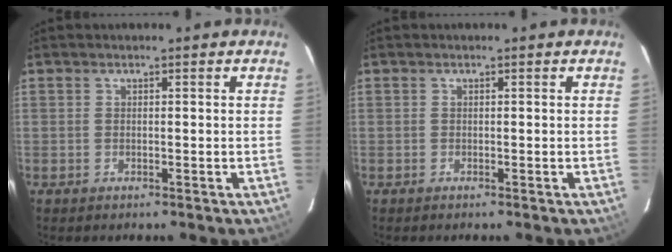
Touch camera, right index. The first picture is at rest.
{"total": 0.0}